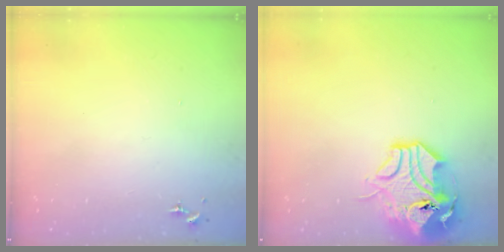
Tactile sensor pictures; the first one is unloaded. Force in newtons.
{"total": 13.8, "press": 13.6, "slide": 2.0}